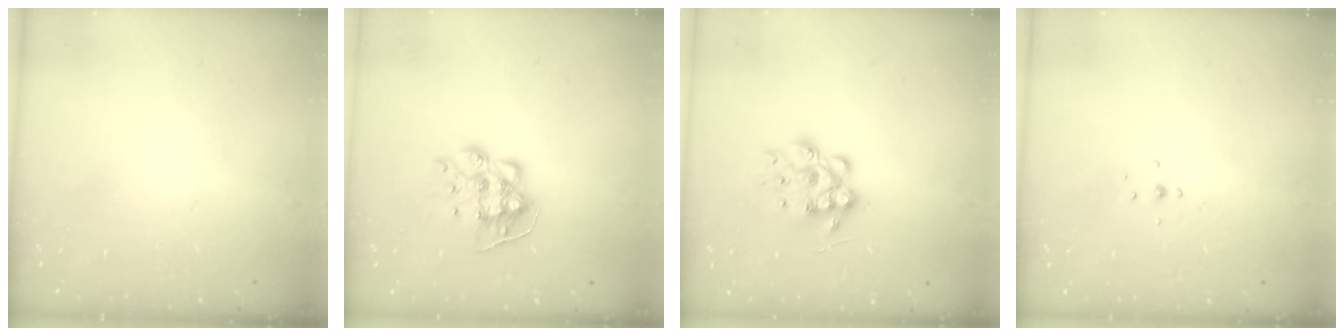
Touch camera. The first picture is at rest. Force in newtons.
{"total": 10.5, "press": 10.5, "slide": 0.5}
{"total": 11.2, "press": 11.2, "slide": 0.5}
{"total": 3.1, "press": 3.0, "slide": 0.7}